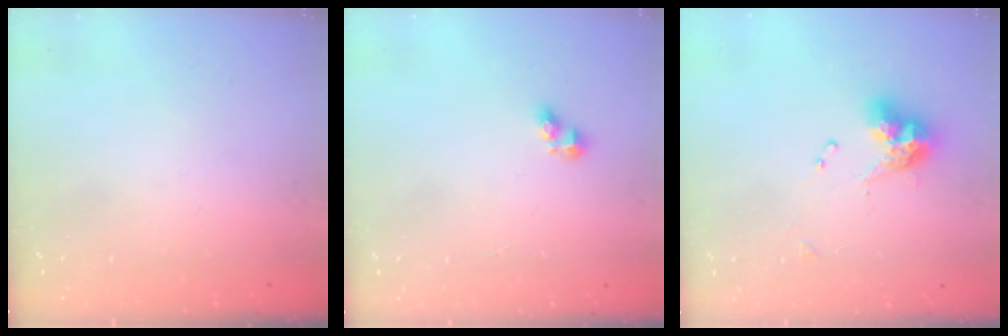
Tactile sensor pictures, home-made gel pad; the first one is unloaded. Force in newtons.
{"total": 2.9, "press": 2.9, "slide": 0.4}
{"total": 9.7, "press": 9.7, "slide": 1.1}